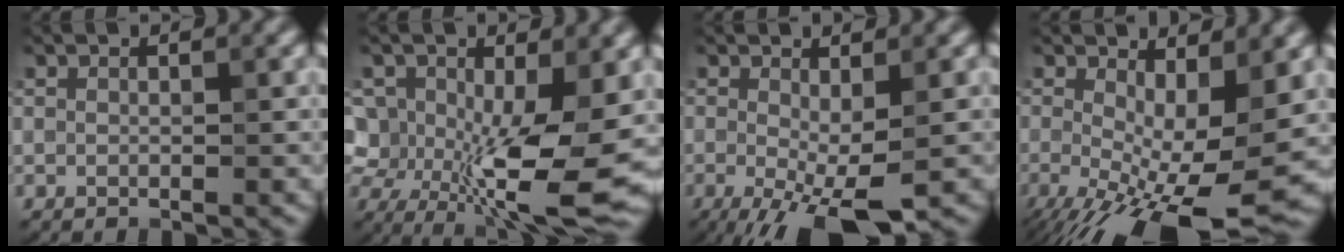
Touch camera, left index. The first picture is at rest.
{"total": 12.6, "force": [-1.7, 6.6, 10.7], "torque": [-0.188, -0.027, -0.023]}
{"total": 5.5, "force": [-1.8, 1.3, 5.0], "torque": [-0.098, -0.013, -0.031]}
{"total": 12.1, "force": [-3.0, 4.0, 11.0], "torque": [-0.178, -0.015, -0.043]}